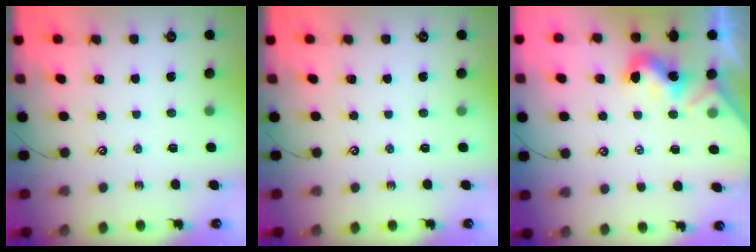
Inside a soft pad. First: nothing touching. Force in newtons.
{"total": 0.0}
{"total": 2.0, "press": 2.0, "slide": 0.5}